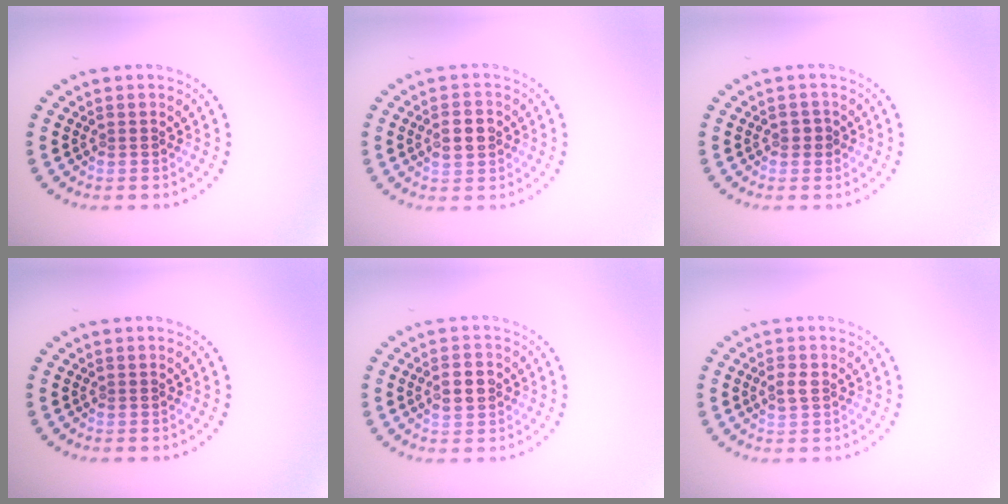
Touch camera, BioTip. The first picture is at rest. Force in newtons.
{"total": 2.9, "press": 2.9, "slide": 0.0}
{"total": 1.1, "press": 1.1, "slide": 0.2}
{"total": 0.0}
{"total": 2.8, "press": 2.8, "slide": 0.1}
{"total": 1.3, "press": 1.3, "slide": 0.1}